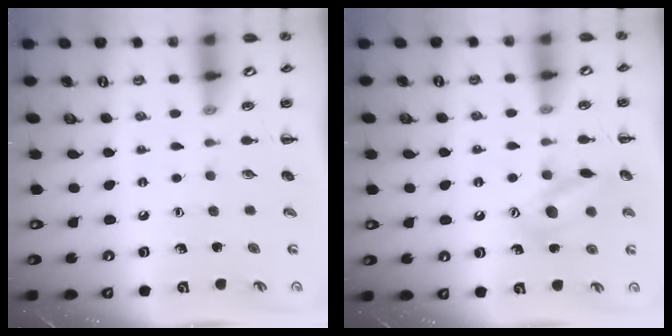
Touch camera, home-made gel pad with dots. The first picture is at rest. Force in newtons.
{"total": 13.7, "press": 13.7, "slide": 1.0}